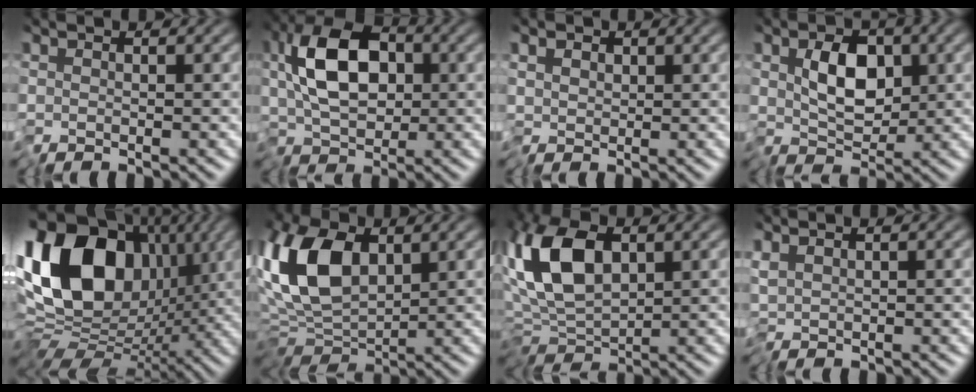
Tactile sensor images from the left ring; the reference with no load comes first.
{"total": 8.0, "force": [0.3, 4.6, 6.6], "torque": [-0.117, 0.011, -0.010]}
{"total": 1.4, "force": [-0.1, 1.2, 0.8], "torque": [-0.011, 0.003, -0.007]}
{"total": 4.4, "force": [-0.1, 2.5, 3.6], "torque": [-0.050, -0.005, -0.003]}
{"total": 16.8, "force": [3.2, 11.4, 11.9], "torque": [-0.215, 0.034, 0.036]}
{"total": 10.3, "force": [1.4, 5.9, 8.3], "torque": [-0.189, 0.004, 0.013]}
{"total": 9.2, "force": [1.0, 4.7, 7.8], "torque": [-0.161, 0.007, 0.004]}
{"total": 1.4, "force": [0.5, 0.5, 1.2], "torque": [-0.027, 0.003, 0.008]}